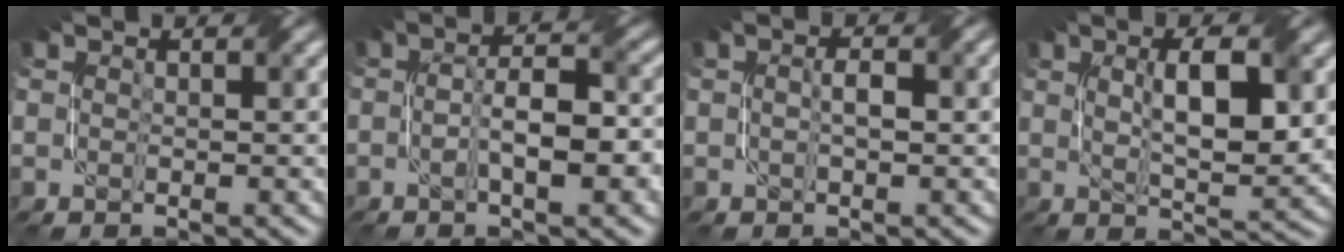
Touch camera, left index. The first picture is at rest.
{"total": 5.8, "force": [-1.2, 1.7, 5.4], "torque": [-0.092, 0.006, -0.020]}
{"total": 1.9, "force": [-0.1, 0.6, 1.8], "torque": [-0.032, 0.004, -0.001]}
{"total": 6.5, "force": [1.3, 1.7, 6.2], "torque": [-0.097, 0.001, 0.022]}